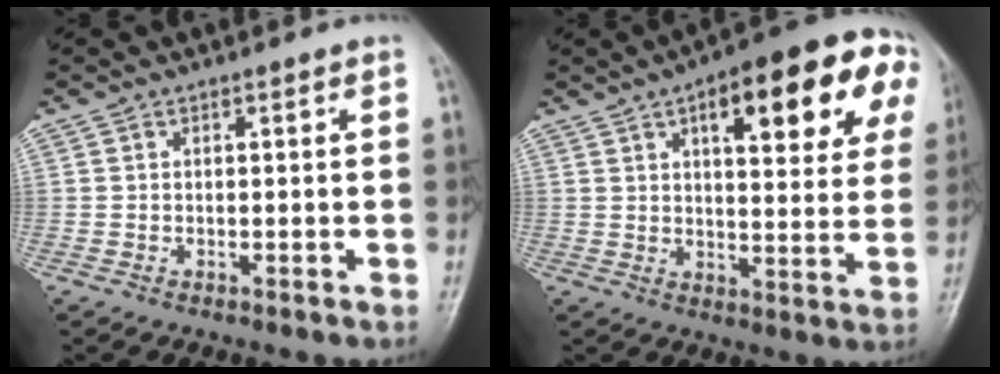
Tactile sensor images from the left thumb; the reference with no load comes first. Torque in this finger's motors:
{"motor_torque": [1.05, 1.11, 1.99, -0.79, 0.26]}